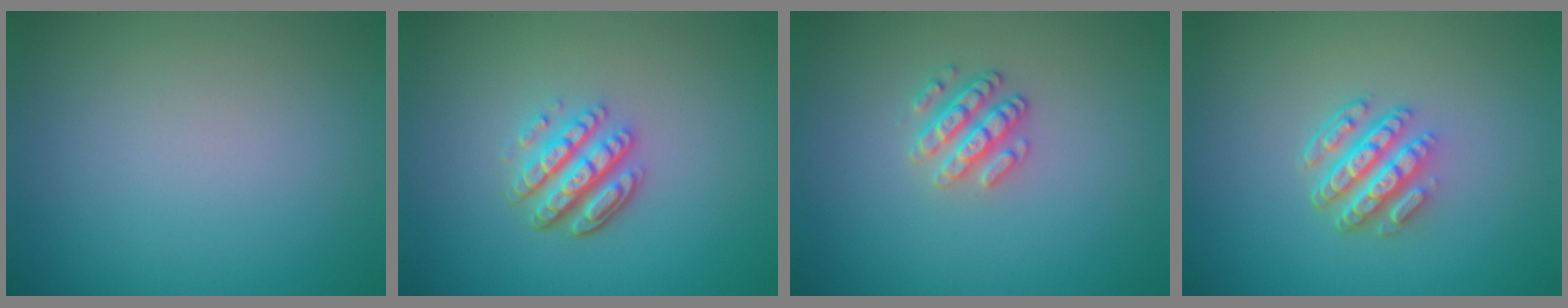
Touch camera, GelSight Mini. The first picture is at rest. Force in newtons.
{"total": 4.3, "press": 3.3, "slide": 2.8}
{"total": 2.5, "press": 2.4, "slide": 0.7}
{"total": 4.6, "press": 3.3, "slide": 3.1}